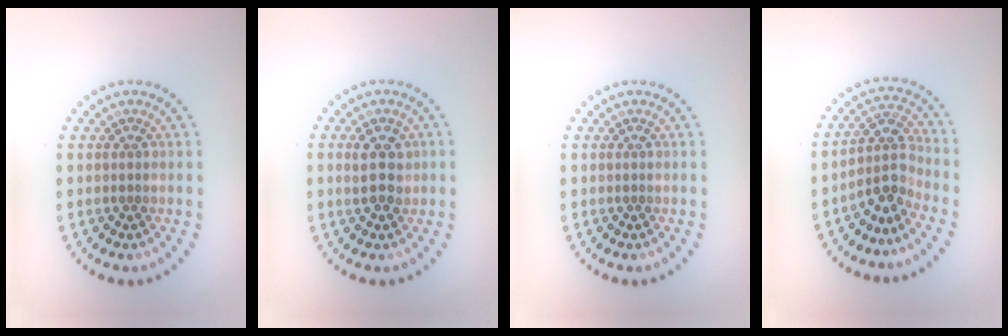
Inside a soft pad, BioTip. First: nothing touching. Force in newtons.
{"total": 2.9, "press": 2.8, "slide": 0.5}
{"total": 0.0}
{"total": 3.1, "press": 2.3, "slide": 2.1}